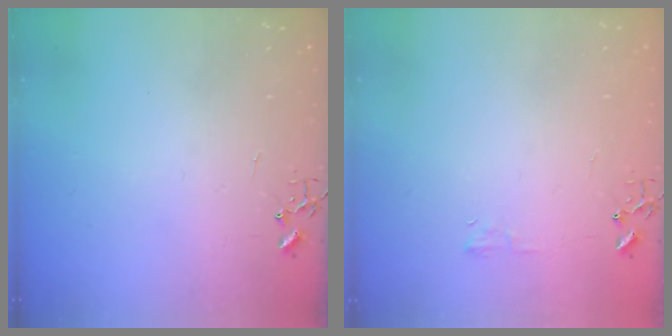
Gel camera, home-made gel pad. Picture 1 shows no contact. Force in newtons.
{"total": 4.1, "press": 4.0, "slide": 0.6}